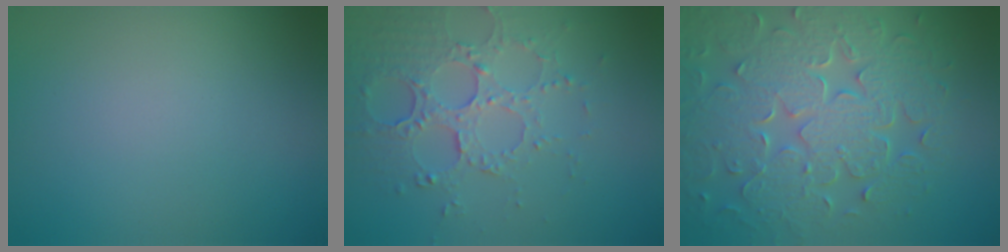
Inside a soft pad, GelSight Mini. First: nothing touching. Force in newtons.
{"total": 5.4, "press": 3.9, "slide": 3.7}
{"total": 8.7, "press": 6.4, "slide": 6.0}